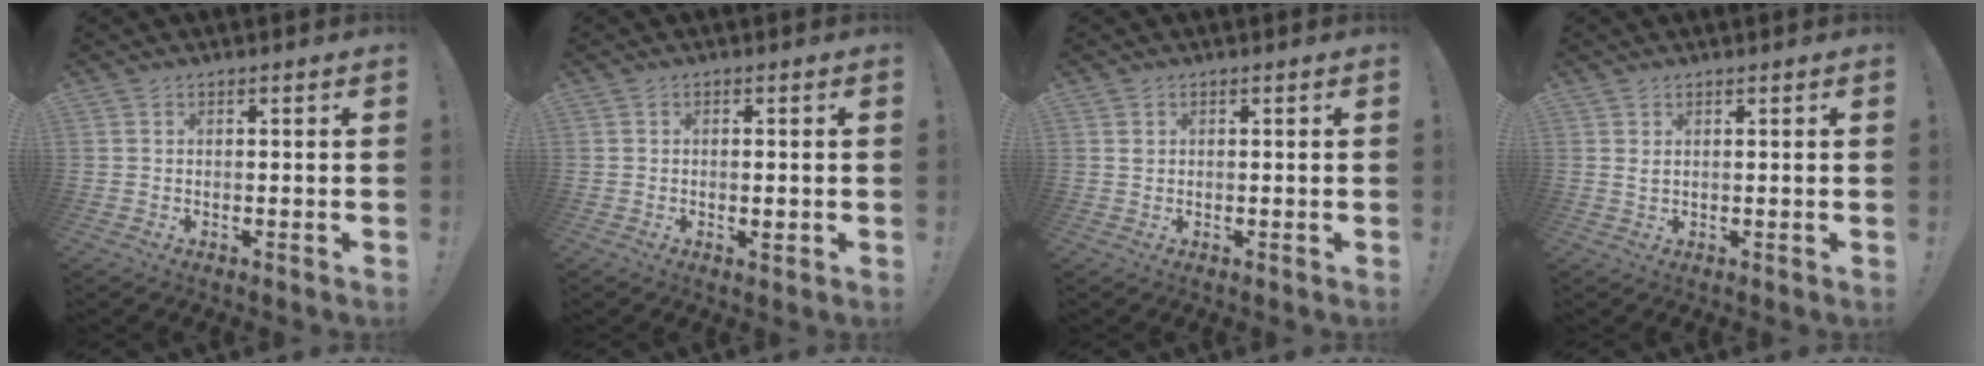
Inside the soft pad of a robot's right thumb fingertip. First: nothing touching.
{"total": 1.5, "force": [-0.3, 0.5, 1.4], "torque": [-0.021, 0.002, -0.005]}
{"total": 0.7, "force": [0.4, 0.5, 0.2], "torque": [-0.001, -0.001, 0.007]}
{"total": 1.4, "force": [0.8, 0.0, 1.1], "torque": [-0.023, -0.001, 0.015]}